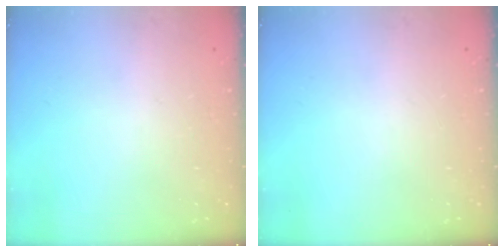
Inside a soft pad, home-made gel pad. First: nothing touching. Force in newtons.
{"total": 0.0}